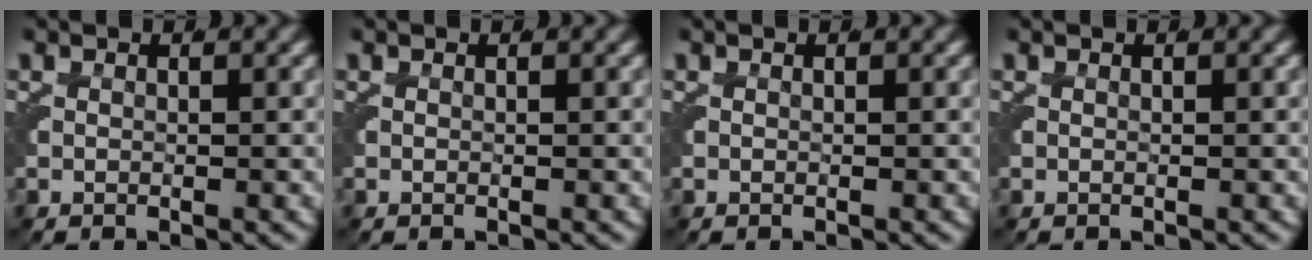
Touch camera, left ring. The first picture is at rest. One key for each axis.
{"total": 0.0}
{"total": 0.0}
{"total": 0.0}